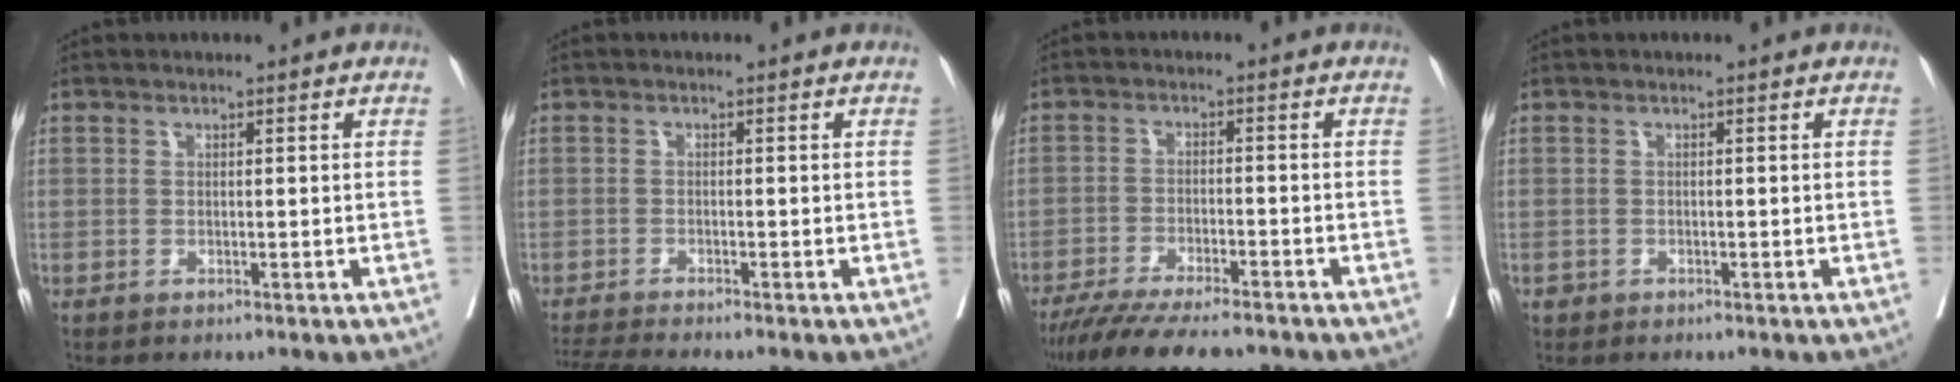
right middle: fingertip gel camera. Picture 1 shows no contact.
{"total": 4.7, "force": [-4.2, -1.2, 1.6], "torque": [-0.027, -0.016, -0.075]}
{"total": 13.1, "force": [-11.2, 2.0, 6.5], "torque": [-0.104, -0.024, -0.173]}
{"total": 0.7, "force": [-0.4, 0.5, 0.1], "torque": [-0.006, 0.002, -0.007]}